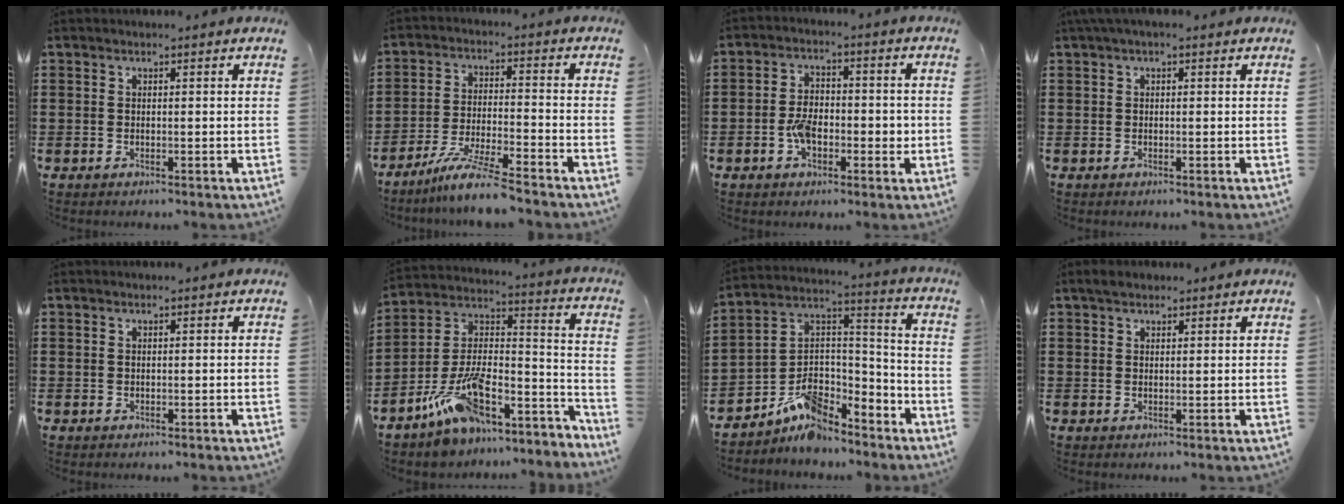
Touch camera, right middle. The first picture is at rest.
{"total": 7.9, "force": [-6.9, -0.3, 3.9], "torque": [-0.086, -0.015, -0.133]}
{"total": 5.2, "force": [-1.5, 3.2, 3.8], "torque": [-0.060, 0.009, -0.028]}
{"total": 0.9, "force": [0.2, 0.2, 0.9], "torque": [-0.017, 0.002, 0.004]}
{"total": 0.0}
{"total": 11.9, "force": [-8.0, 4.7, 7.4], "torque": [-0.144, 0.020, -0.155]}
{"total": 7.8, "force": [-6.4, 3.6, 2.5], "torque": [-0.053, 0.005, -0.126]}
{"total": 1.4, "force": [1.2, 0.8, 0.3], "torque": [-0.001, 0.002, 0.021]}